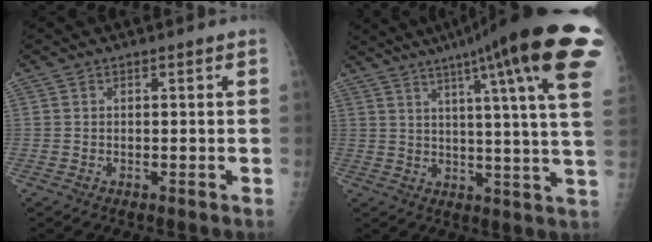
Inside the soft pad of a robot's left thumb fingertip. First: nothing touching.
{"total": 25.2, "force": [13.6, 2.4, 21.1], "torque": [-0.258, -0.027, 0.170]}